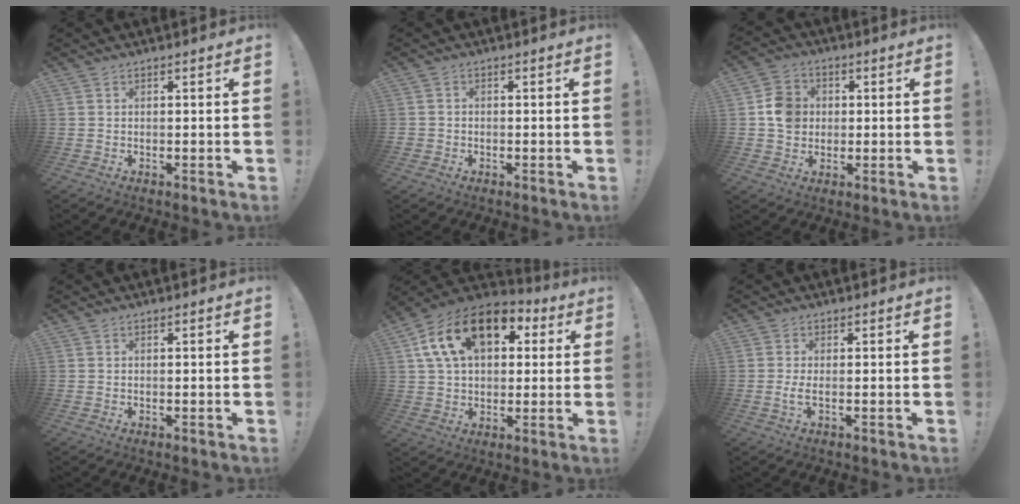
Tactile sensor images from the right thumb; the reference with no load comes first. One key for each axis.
{"total": 1.4, "fx": -0.7, "fy": 1.2, "fz": 0.3, "tx": -0.005, "ty": 0.006, "tz": -0.012}
{"total": 8.2, "fx": 0.3, "fy": 7.5, "fz": 3.3, "tx": -0.039, "ty": 0.013, "tz": 0.011}
{"total": 0.0}
{"total": 19.1, "fx": 7.6, "fy": 12.0, "fz": 12.8, "tx": -0.213, "ty": -0.009, "tz": 0.140}
{"total": 2.4, "fx": -0.3, "fy": 0.4, "fz": 2.4, "tx": -0.042, "ty": -0.001, "tz": -0.005}